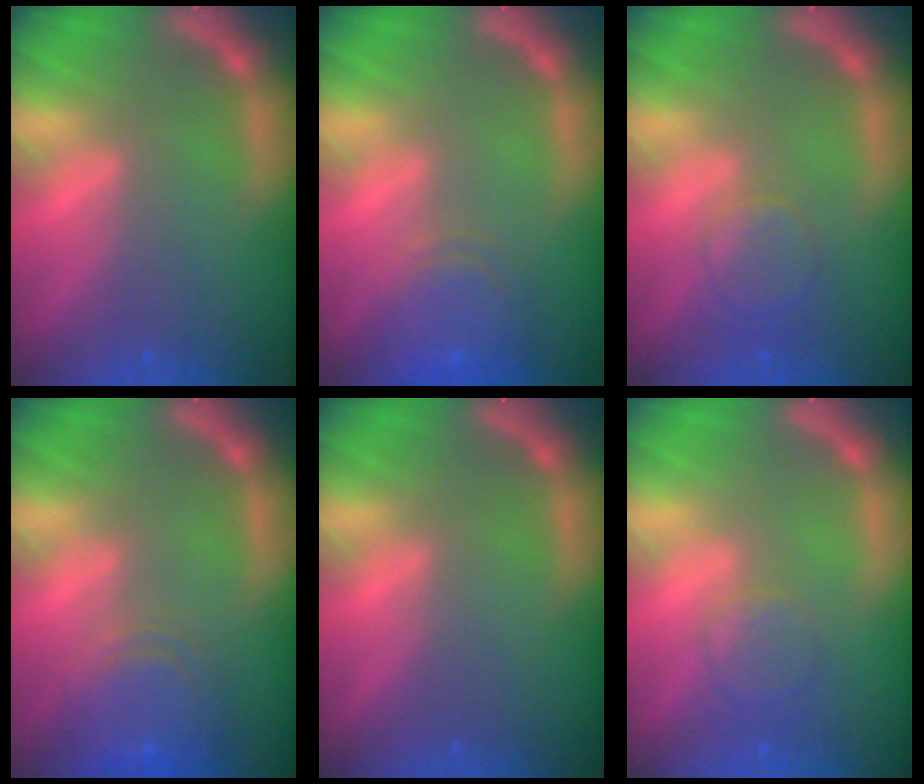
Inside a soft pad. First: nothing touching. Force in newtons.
{"total": 5.5}
{"total": 3.5}
{"total": 6.5}
{"total": 0.0}
{"total": 2.9}